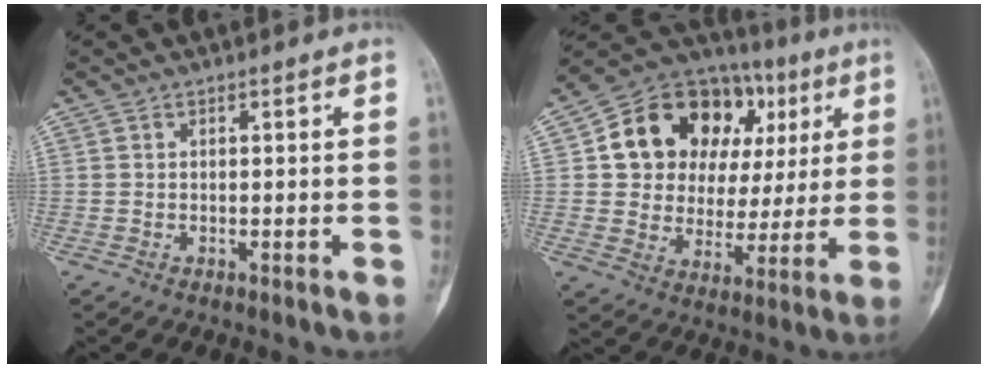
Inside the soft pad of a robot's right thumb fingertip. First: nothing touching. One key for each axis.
{"total": 22.0, "fx": 6.6, "fy": 16.2, "fz": 13.4, "tx": -0.152, "ty": 0.032, "tz": 0.113}